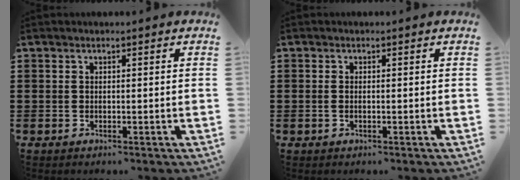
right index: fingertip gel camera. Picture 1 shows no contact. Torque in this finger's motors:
{"motor_torque": [0.86, 1.28, -0.01, 0.00]}